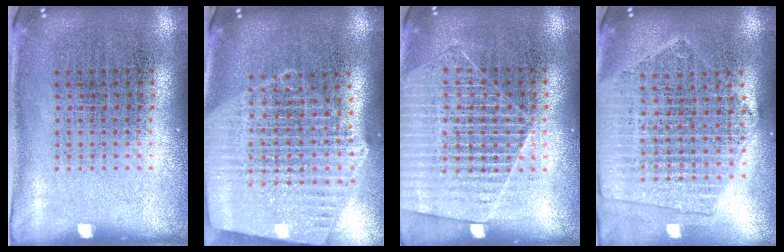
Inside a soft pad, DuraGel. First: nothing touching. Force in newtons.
{"total": 2.6, "press": 2.2, "slide": 1.3}
{"total": 1.6, "press": 1.4, "slide": 0.7}
{"total": 2.0, "press": 1.8, "slide": 0.9}